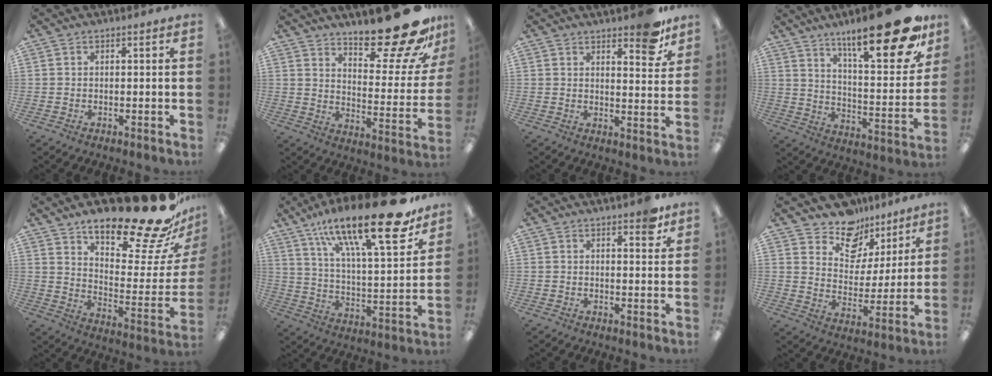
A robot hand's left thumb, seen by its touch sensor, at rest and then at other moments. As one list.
[{"total": 21.9, "force": [16.9, 5.8, 12.5], "torque": [-0.158, -0.125, 0.271]}, {"total": 9.0, "force": [6.9, 3.1, 4.9], "torque": [-0.048, -0.043, 0.115]}, {"total": 24.7, "force": [16.5, 6.5, 17.2], "torque": [-0.248, -0.113, 0.264]}, {"total": 23.8, "force": [19.4, 5.3, 12.8], "torque": [-0.163, -0.149, 0.306]}, {"total": 26.5, "force": [17.4, 7.4, 18.5], "torque": [-0.289, -0.109, 0.282]}, {"total": 3.9, "force": [2.8, 1.5, 2.3], "torque": [-0.020, -0.014, 0.044]}, {"total": 12.7, "force": [10.2, 7.1, 2.5], "torque": [-0.046, -0.079, 0.191]}]